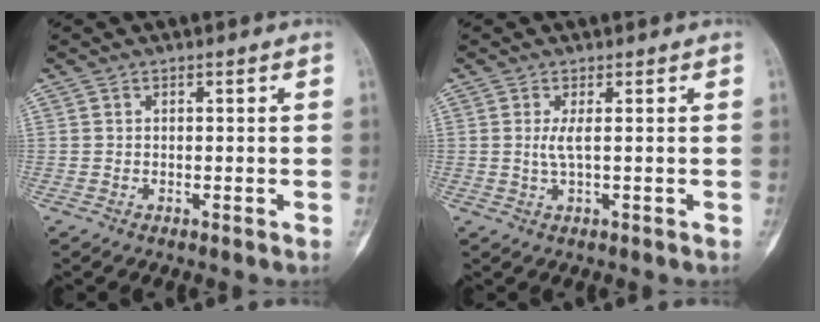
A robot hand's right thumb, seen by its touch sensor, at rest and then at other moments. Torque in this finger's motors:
{"motor_torque": [0.21, 0.10, 0.25, -0.14, 0.00]}